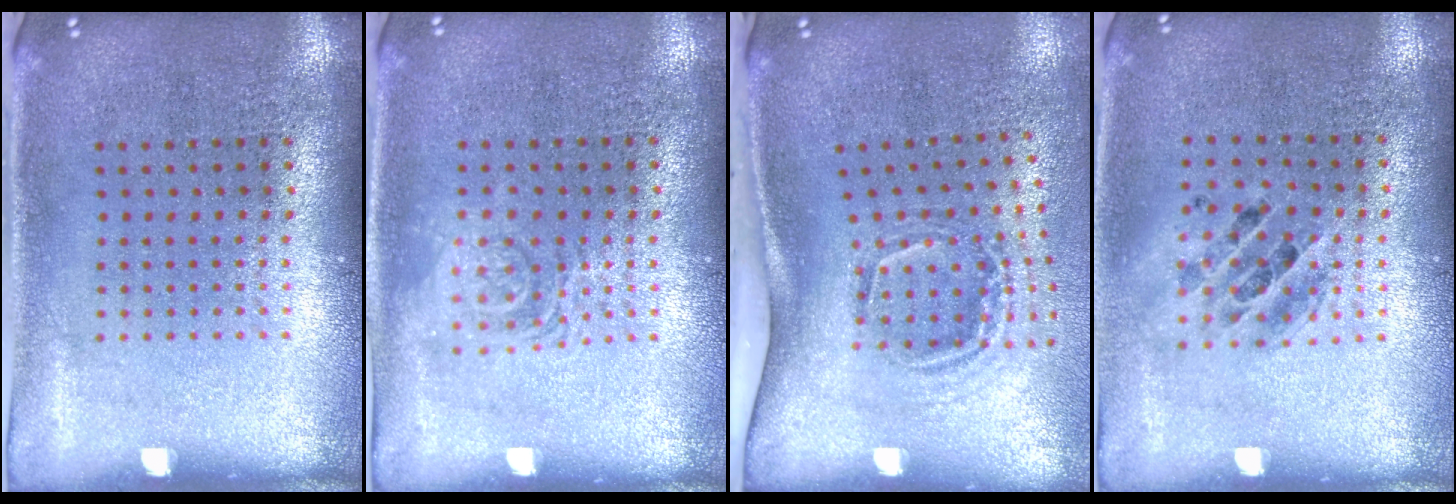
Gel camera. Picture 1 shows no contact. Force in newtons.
{"total": 1.2, "press": 1.2, "slide": 0.2}
{"total": 2.0, "press": 1.3, "slide": 1.6}
{"total": 1.3, "press": 1.1, "slide": 0.5}